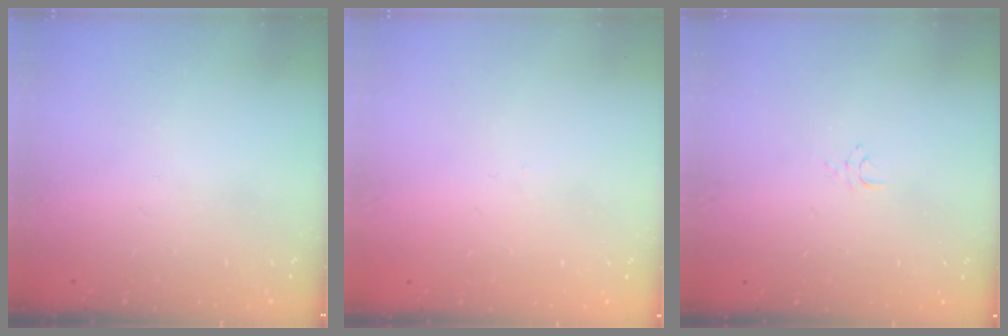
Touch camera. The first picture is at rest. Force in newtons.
{"total": 0.0}
{"total": 3.7, "press": 3.7, "slide": 0.1}